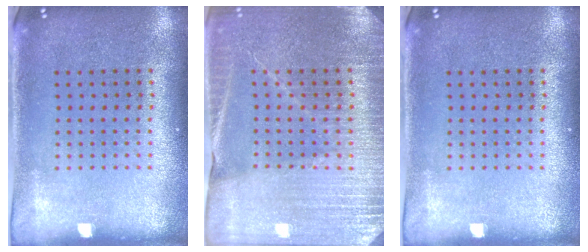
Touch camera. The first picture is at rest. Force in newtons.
{"total": 3.4, "press": 3.3, "slide": 0.7}
{"total": 0.0}